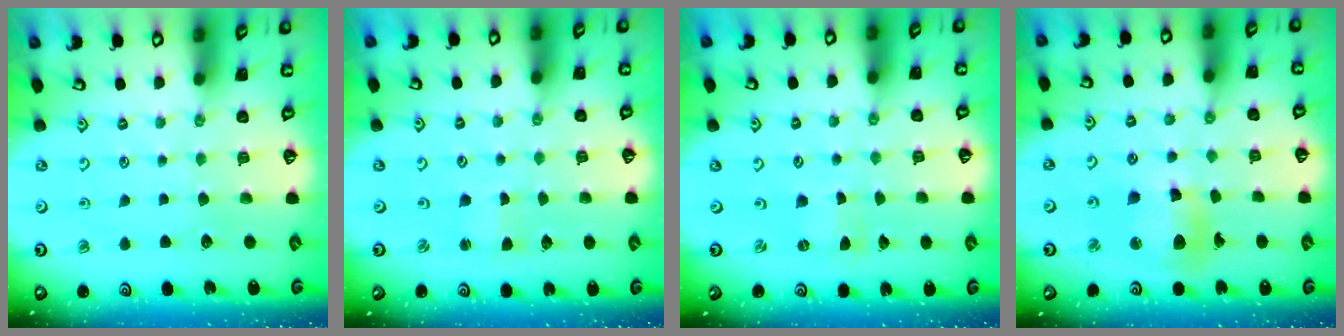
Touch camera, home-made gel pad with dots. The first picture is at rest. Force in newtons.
{"total": 1.0, "press": 1.0, "slide": 0.0}
{"total": 0.0}
{"total": 11.5, "press": 11.2, "slide": 2.2}